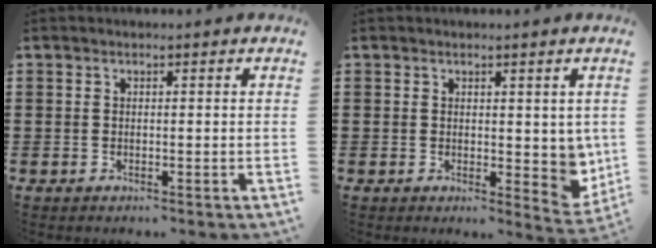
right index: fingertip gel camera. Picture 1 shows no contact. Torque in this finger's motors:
{"motor_torque": [-0.12, 0.05, 0.35, 0.05]}